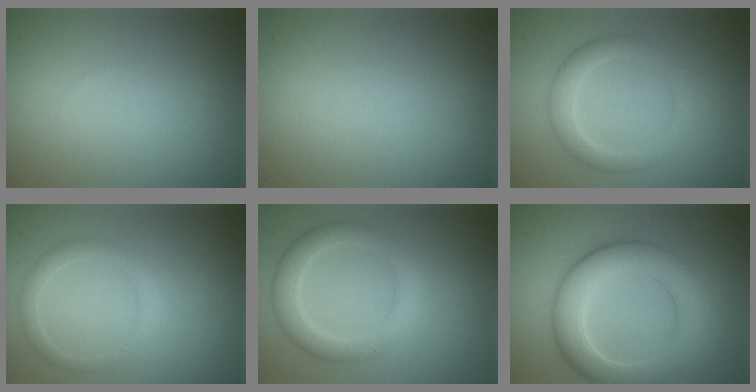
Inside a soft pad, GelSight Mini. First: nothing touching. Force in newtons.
{"total": 0.0}
{"total": 2.8, "press": 2.8, "slide": 0.3}
{"total": 1.9, "press": 1.9, "slide": 0.1}
{"total": 3.8, "press": 3.8, "slide": 0.0}
{"total": 6.5, "press": 6.5, "slide": 0.3}